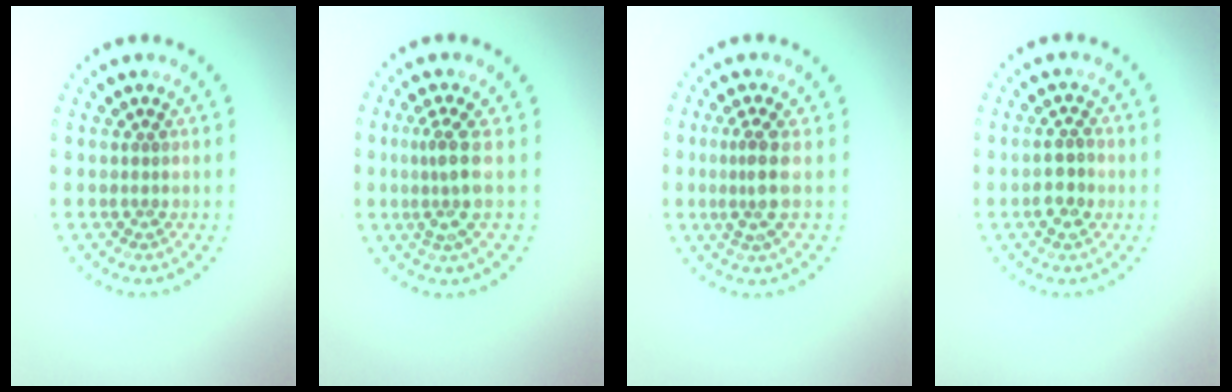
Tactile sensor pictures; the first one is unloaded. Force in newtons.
{"total": 2.8, "press": 2.1, "slide": 1.9}
{"total": 2.6, "press": 1.9, "slide": 1.7}
{"total": 2.4, "press": 2.3, "slide": 0.5}